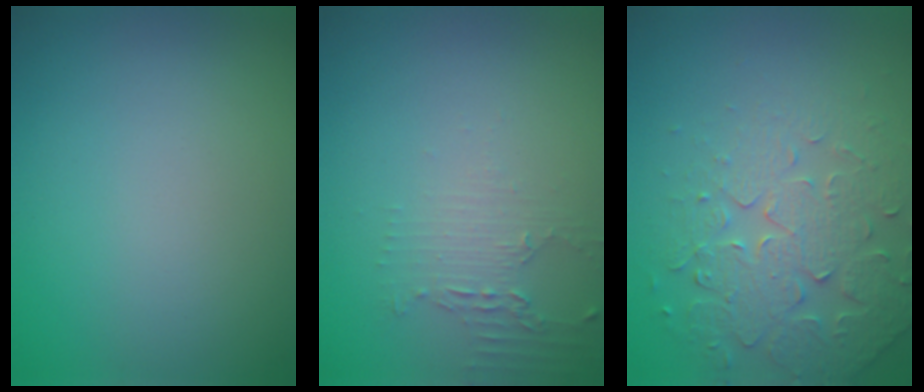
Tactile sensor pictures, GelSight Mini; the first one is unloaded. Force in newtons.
{"total": 2.2, "press": 1.6, "slide": 1.5}
{"total": 4.1, "press": 3.9, "slide": 1.3}